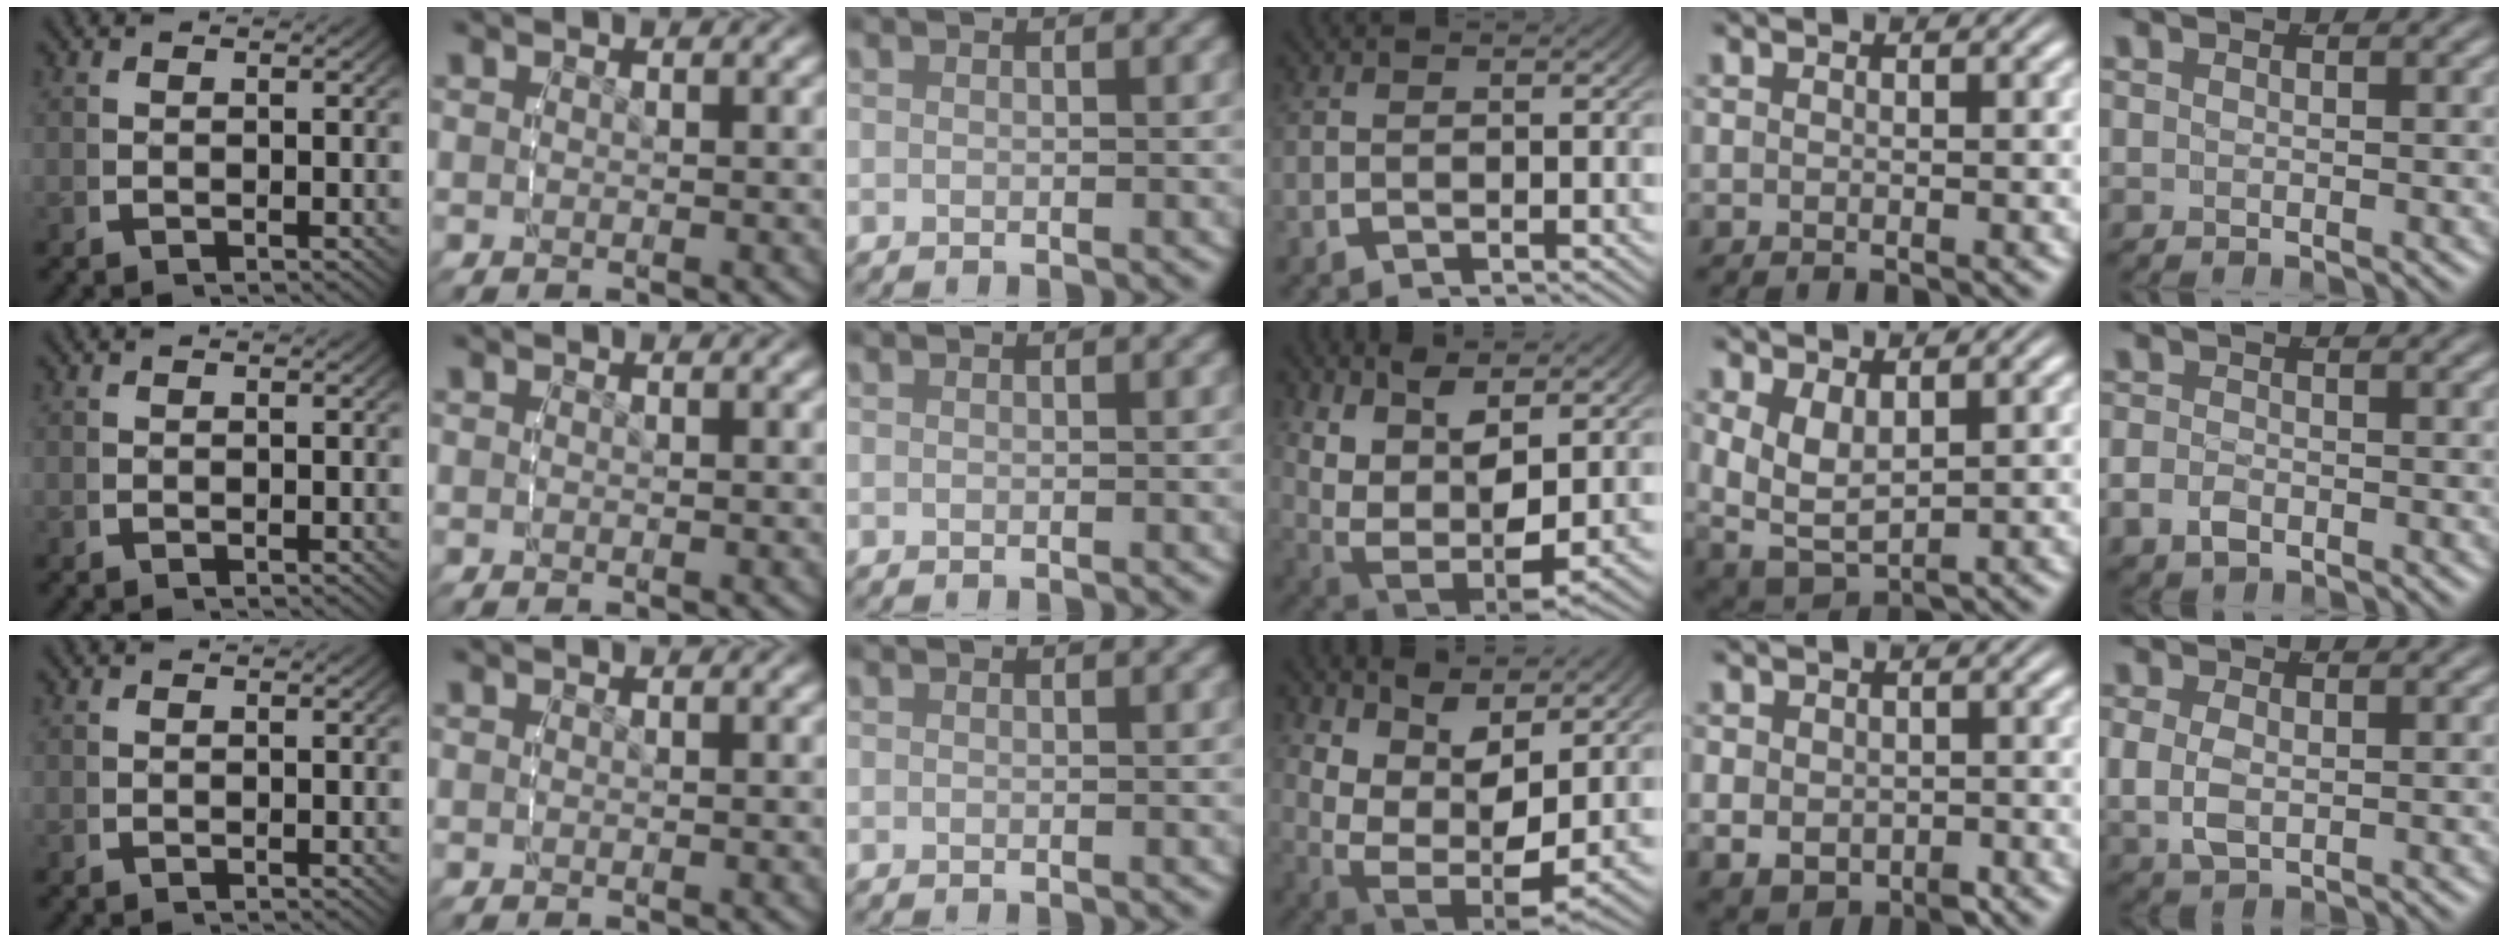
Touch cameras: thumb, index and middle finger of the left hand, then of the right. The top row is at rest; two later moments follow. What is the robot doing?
{"motion": "lift_and_place", "object": "air blower"}